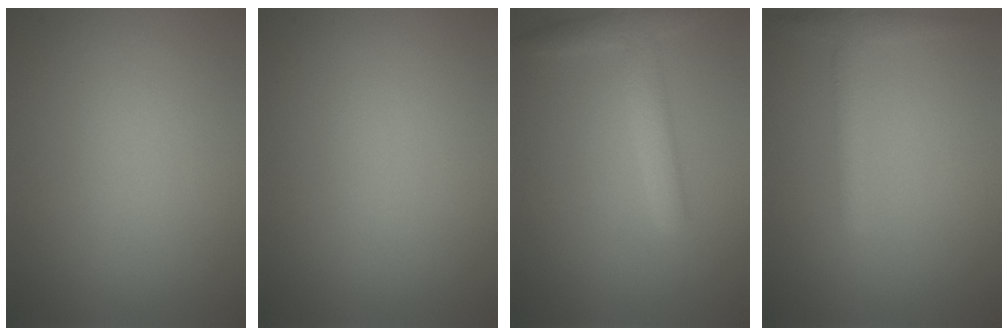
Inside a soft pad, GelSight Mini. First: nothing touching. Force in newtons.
{"total": 0.0}
{"total": 2.8, "press": 2.8, "slide": 0.1}
{"total": 1.4, "press": 1.4, "slide": 0.1}